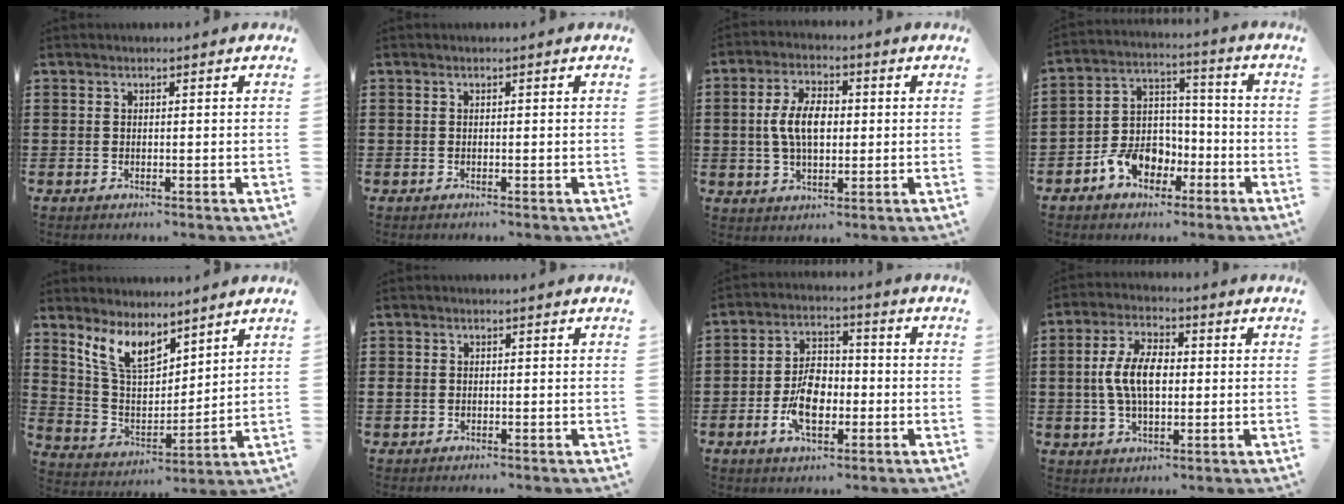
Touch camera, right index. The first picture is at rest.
{"total": 0.0}
{"total": 7.3, "force": [0.2, 4.0, 6.1], "torque": [-0.140, 0.008, -0.004]}
{"total": 8.5, "force": [-4.2, 6.4, 3.8], "torque": [-0.087, 0.031, -0.077]}
{"total": 8.4, "force": [6.4, 3.5, 4.1], "torque": [-0.106, -0.018, 0.120]}
{"total": 1.2, "force": [-0.3, 1.0, 0.5], "torque": [-0.018, 0.002, -0.011]}
{"total": 7.8, "force": [-1.9, 4.6, 6.0], "torque": [-0.116, 0.007, -0.038]}
{"total": 8.0, "force": [0.0, 4.2, 6.8], "torque": [-0.156, 0.006, -0.009]}